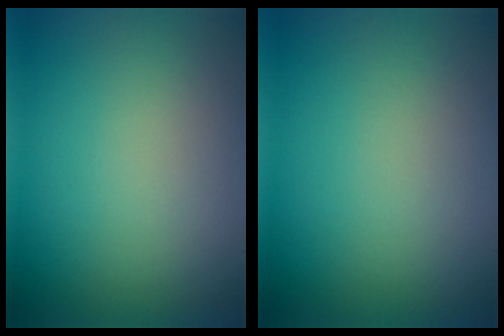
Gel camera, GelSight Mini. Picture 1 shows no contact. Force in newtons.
{"total": 0.0}